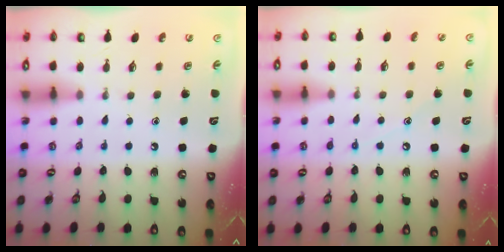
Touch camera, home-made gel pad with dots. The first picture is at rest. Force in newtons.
{"total": 5.6, "press": 5.6, "slide": 0.7}